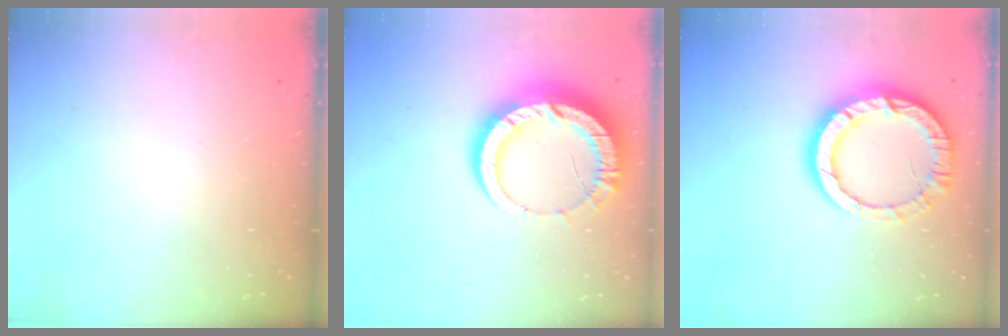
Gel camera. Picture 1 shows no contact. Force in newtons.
{"total": 13.7, "press": 13.6, "slide": 1.4}
{"total": 13.6, "press": 13.5, "slide": 1.1}